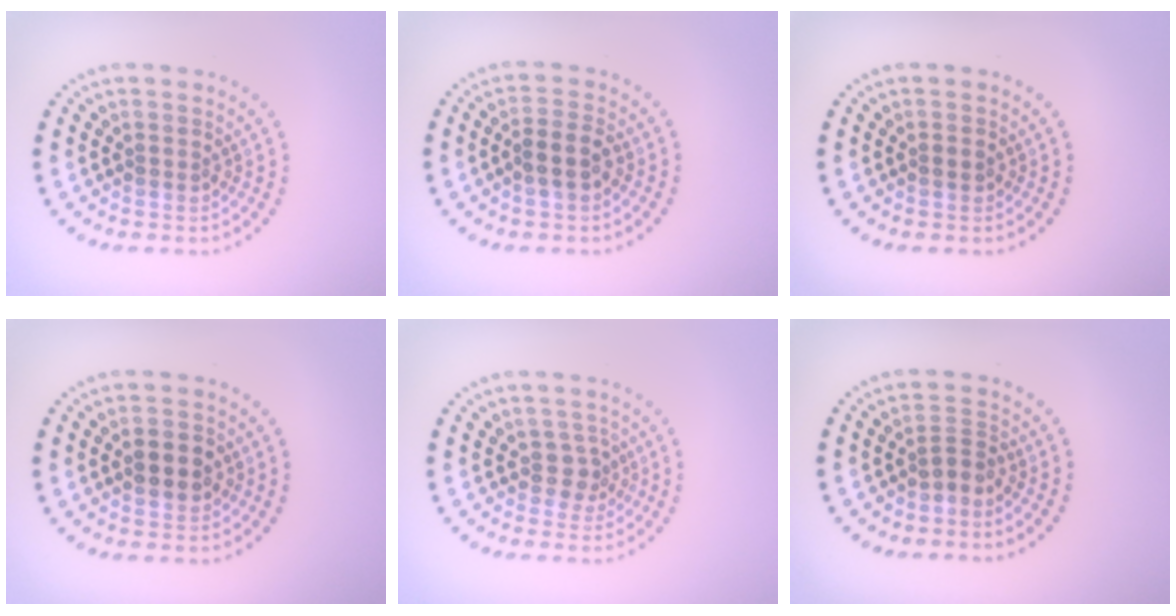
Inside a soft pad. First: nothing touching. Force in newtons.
{"total": 2.6, "press": 2.4, "slide": 1.0}
{"total": 0.9, "press": 0.8, "slide": 0.3}
{"total": 2.7, "press": 2.7, "slide": 0.2}
{"total": 1.8, "press": 1.4, "slide": 1.1}
{"total": 1.8, "press": 1.3, "slide": 1.1}